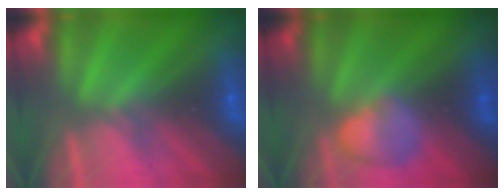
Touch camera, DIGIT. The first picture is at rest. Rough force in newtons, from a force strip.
{"total": 2.4}